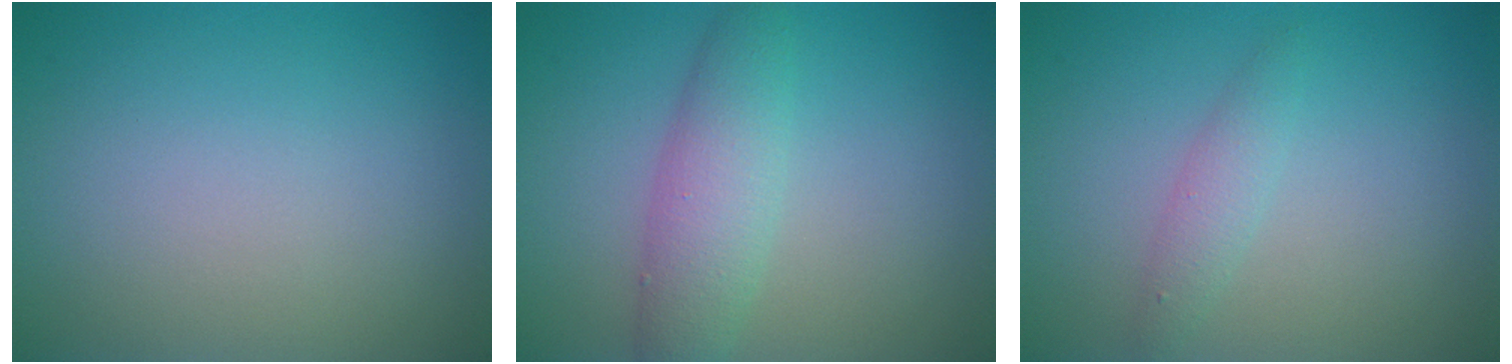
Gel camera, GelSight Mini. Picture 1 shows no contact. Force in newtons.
{"total": 3.9, "press": 3.9, "slide": 0.0}
{"total": 1.6, "press": 1.6, "slide": 0.1}